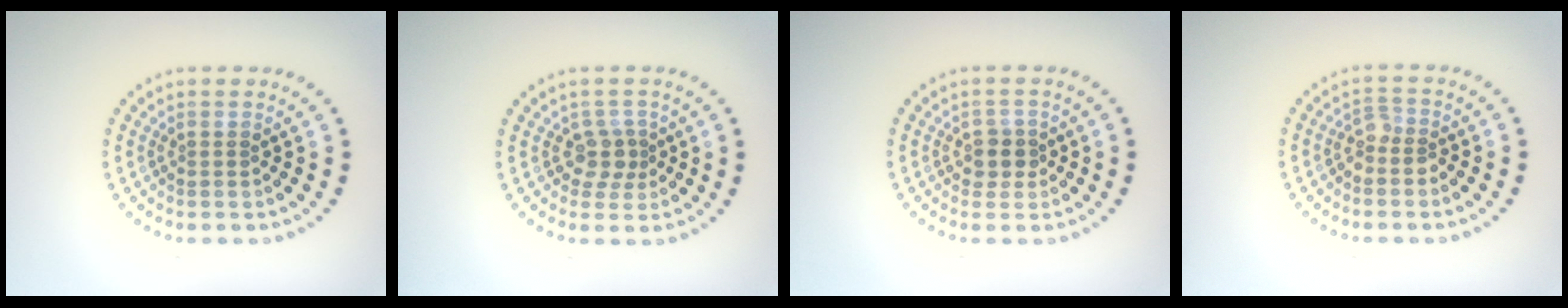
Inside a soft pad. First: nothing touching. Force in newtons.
{"total": 2.1, "press": 1.7, "slide": 1.2}
{"total": 1.8, "press": 1.6, "slide": 0.9}
{"total": 1.7, "press": 1.3, "slide": 1.1}